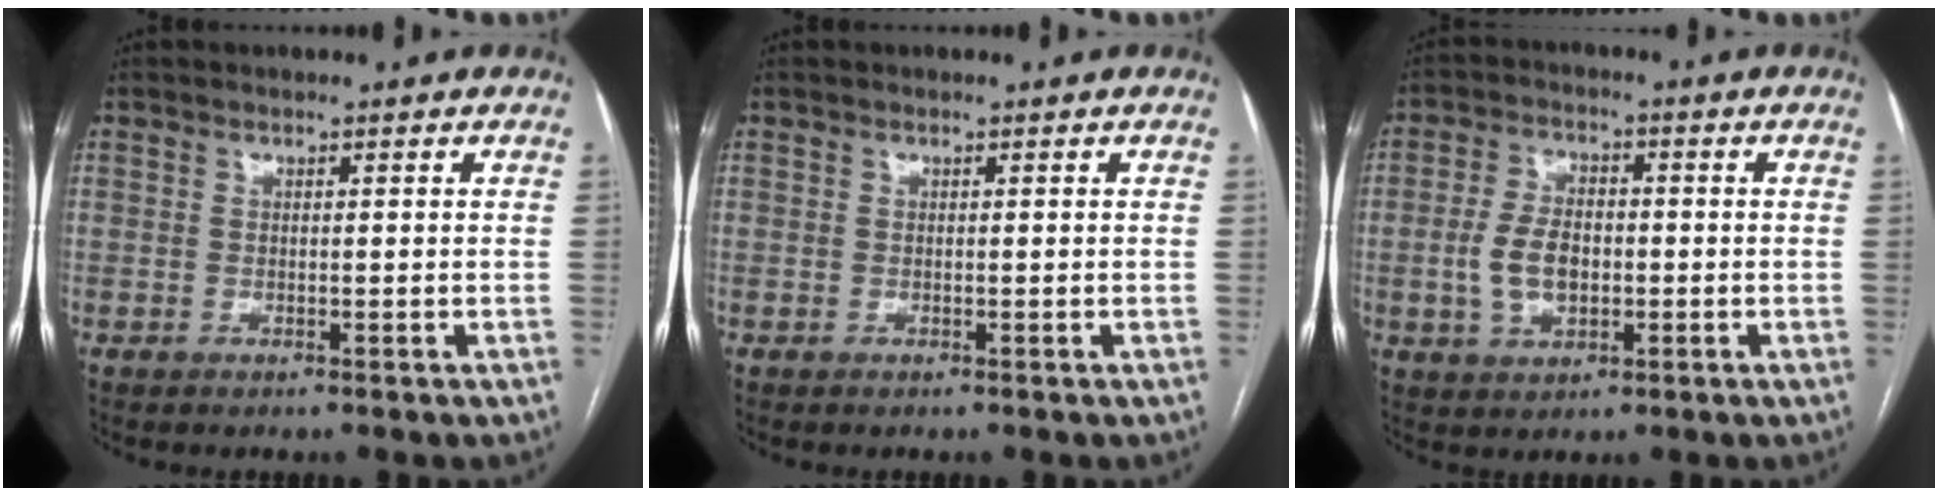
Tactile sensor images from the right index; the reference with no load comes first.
{"total": 0.0}
{"total": 7.2, "force": [-1.0, 4.3, 5.7], "torque": [-0.123, 0.010, -0.013]}